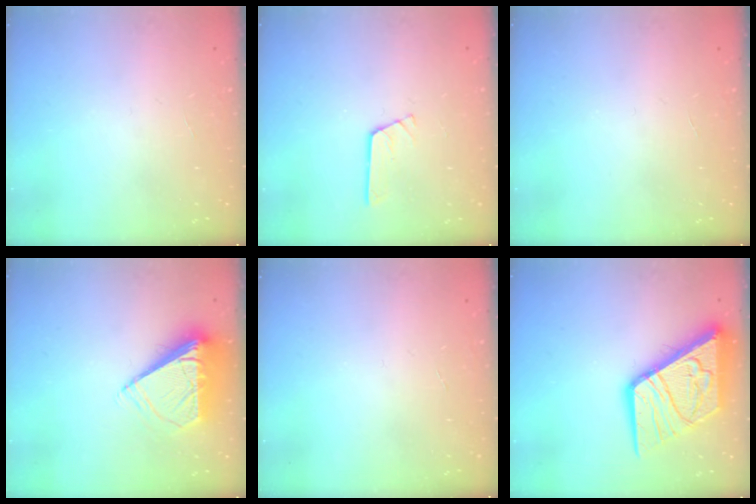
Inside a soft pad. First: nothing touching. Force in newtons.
{"total": 3.2, "press": 3.2, "slide": 0.2}
{"total": 0.0}
{"total": 8.5, "press": 8.4, "slide": 1.2}
{"total": 0.0}
{"total": 17.9, "press": 17.8, "slide": 1.8}